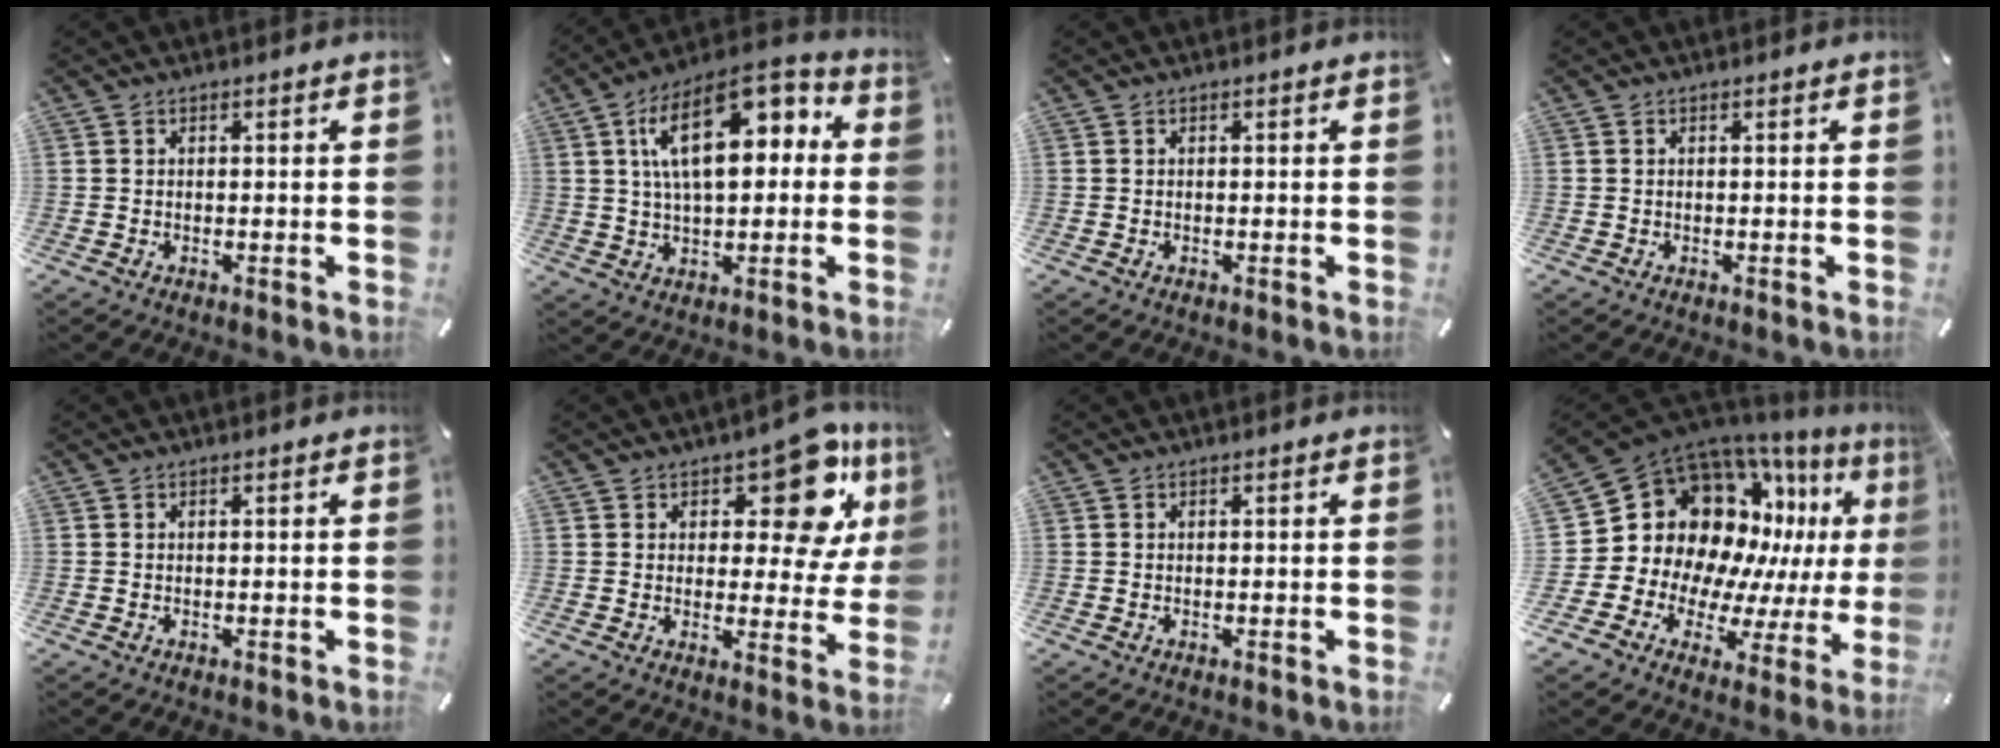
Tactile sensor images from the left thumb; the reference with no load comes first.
{"total": 17.4, "force": [5.3, 9.1, 13.8], "torque": [-0.236, -0.010, 0.087]}
{"total": 0.0}
{"total": 0.0}
{"total": 0.0}
{"total": 15.7, "force": [8.8, 7.4, 10.8], "torque": [-0.139, -0.058, 0.147]}
{"total": 0.0}
{"total": 18.4, "force": [6.0, 14.9, 8.9], "torque": [-0.161, -0.085, 0.141]}